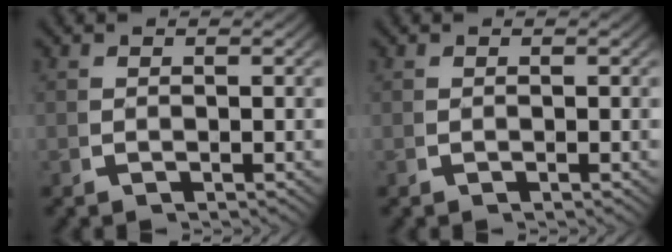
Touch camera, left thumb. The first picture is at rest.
{"total": 0.0}